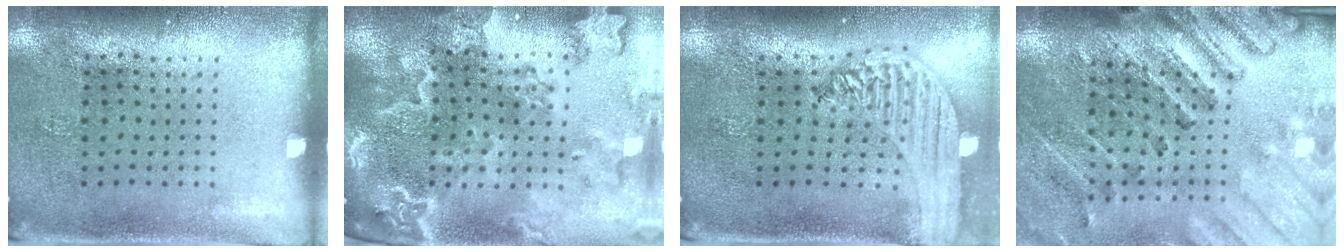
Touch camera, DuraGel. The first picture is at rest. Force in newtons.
{"total": 3.9, "press": 3.3, "slide": 2.1}
{"total": 2.2, "press": 2.0, "slide": 1.0}
{"total": 2.7, "press": 2.7, "slide": 0.3}